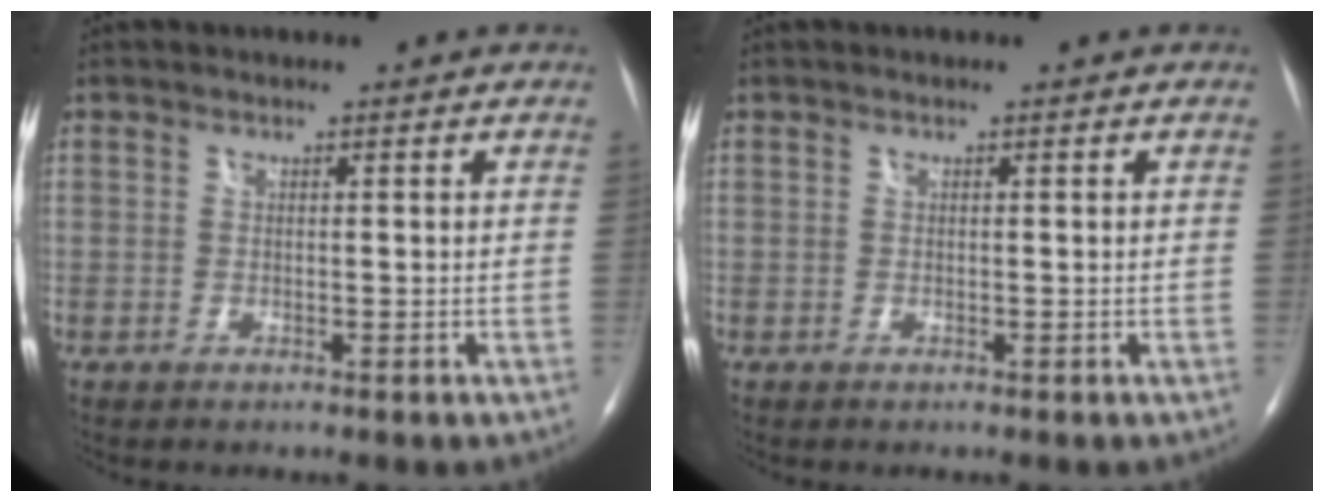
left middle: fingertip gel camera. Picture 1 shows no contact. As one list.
[{"total": 0.0}]